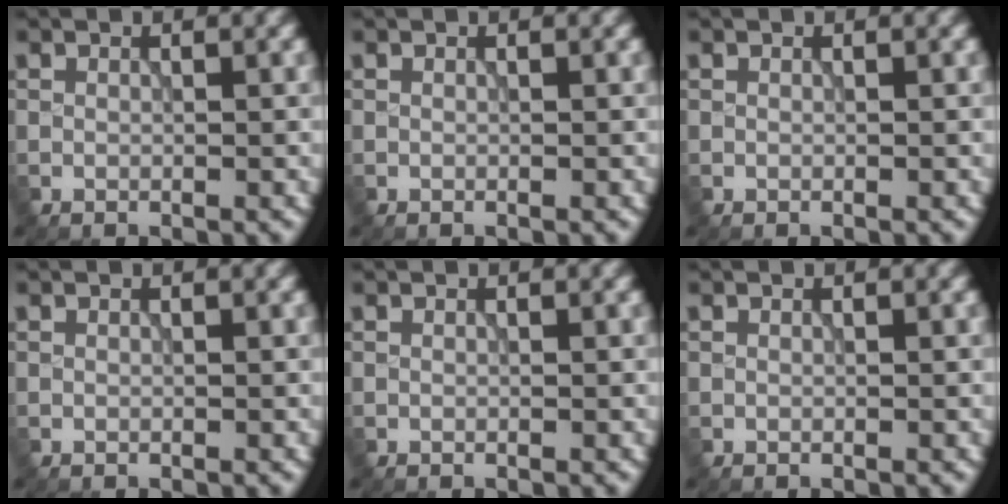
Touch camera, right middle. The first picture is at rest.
{"total": 0.0}
{"total": 0.0}
{"total": 0.0}
{"total": 0.0}
{"total": 0.0}